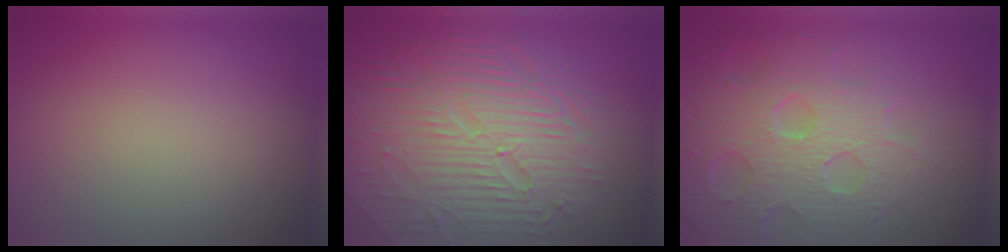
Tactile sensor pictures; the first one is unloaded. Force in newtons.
{"total": 10.2, "press": 6.6, "slide": 7.7}
{"total": 7.0, "press": 5.5, "slide": 4.3}